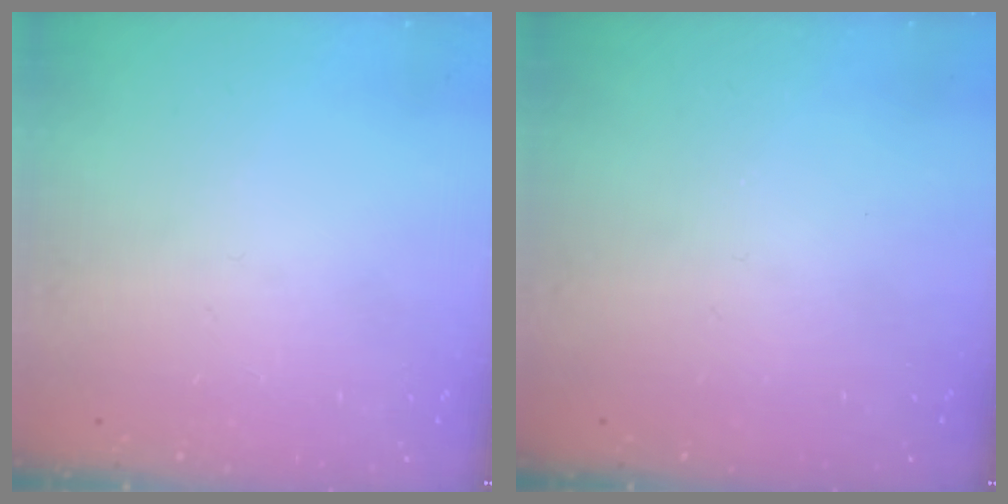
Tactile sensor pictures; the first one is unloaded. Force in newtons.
{"total": 0.0}